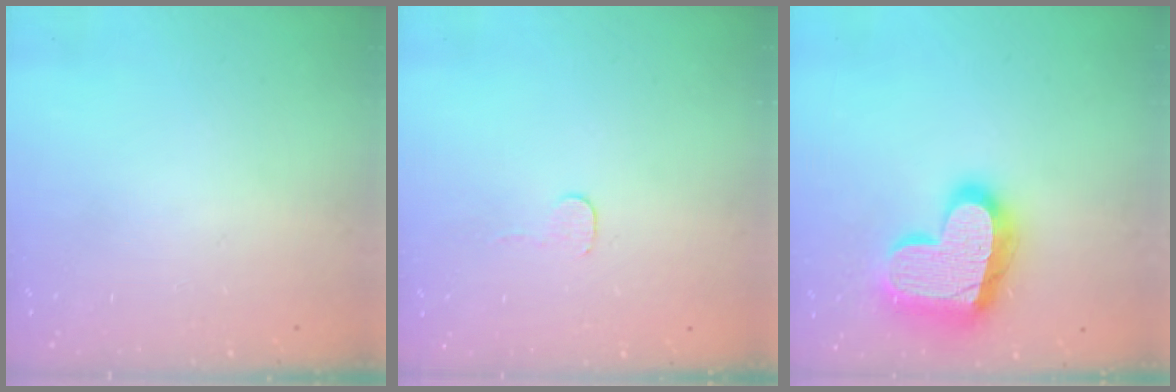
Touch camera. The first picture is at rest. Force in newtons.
{"total": 2.7, "press": 2.7, "slide": 0.2}
{"total": 20.9, "press": 20.8, "slide": 1.8}